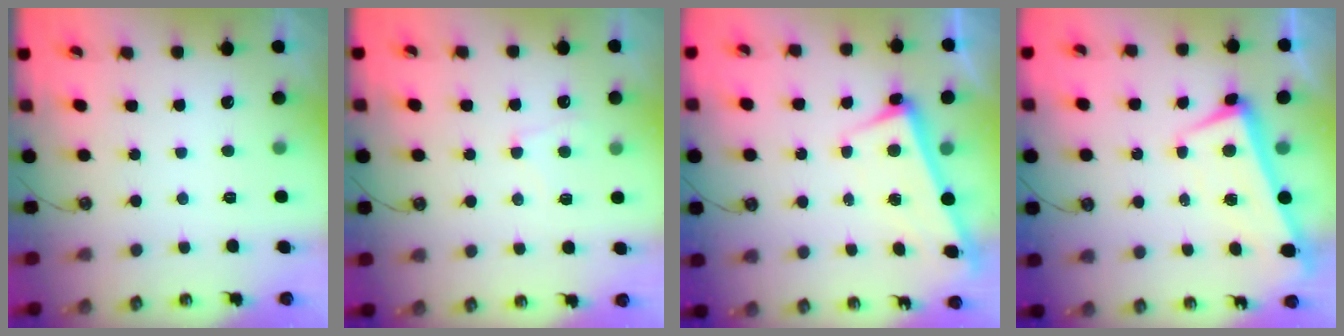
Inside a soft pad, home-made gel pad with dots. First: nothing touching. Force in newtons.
{"total": 0.6, "press": 0.3, "slide": 0.5}
{"total": 2.6, "press": 2.5, "slide": 0.6}
{"total": 2.0, "press": 1.8, "slide": 0.8}